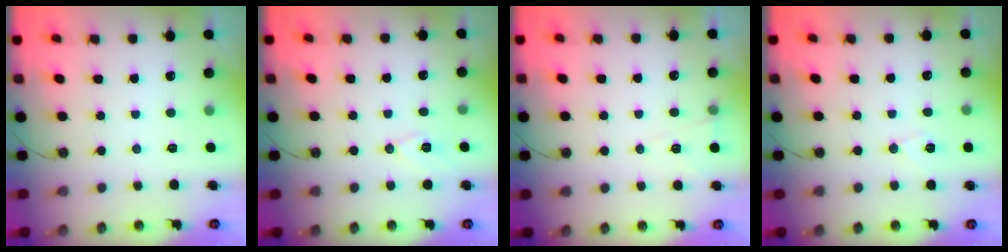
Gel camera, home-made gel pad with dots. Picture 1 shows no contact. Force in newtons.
{"total": 7.3, "press": 6.1, "slide": 4.0}
{"total": 5.6, "press": 3.6, "slide": 4.3}
{"total": 6.1, "press": 5.3, "slide": 2.9}